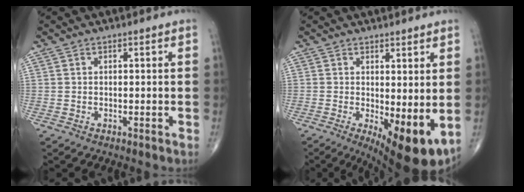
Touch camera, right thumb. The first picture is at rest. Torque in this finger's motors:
{"motor_torque": [-0.02, 0.99, 0.21, -0.19, 0.10]}